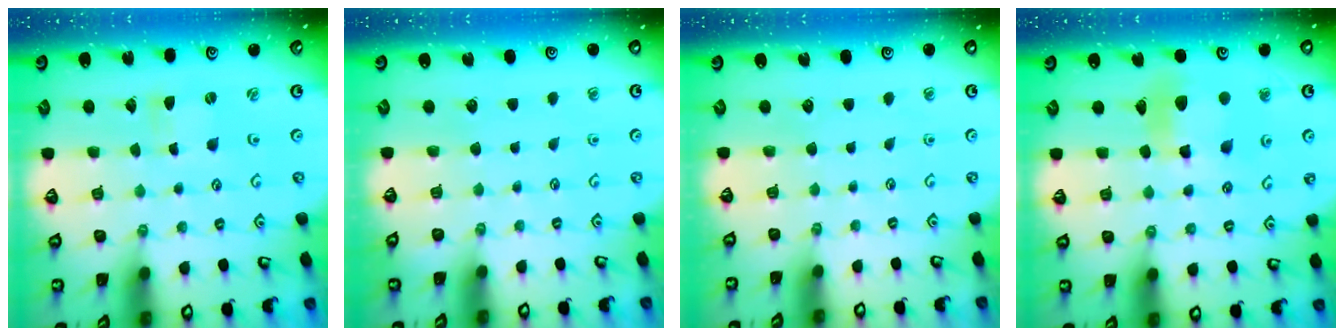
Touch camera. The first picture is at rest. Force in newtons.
{"total": 0.0}
{"total": 0.0}
{"total": 9.7, "press": 9.6, "slide": 1.3}